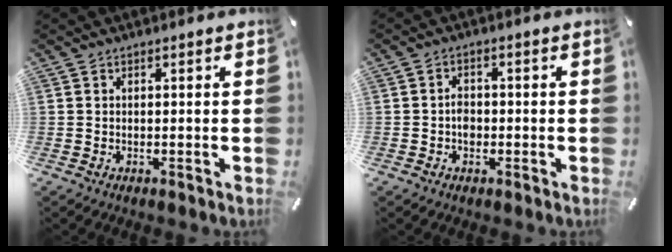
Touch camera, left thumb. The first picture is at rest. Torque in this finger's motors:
{"motor_torque": [0.70, 0.60, 0.09, 0.18, -0.01]}